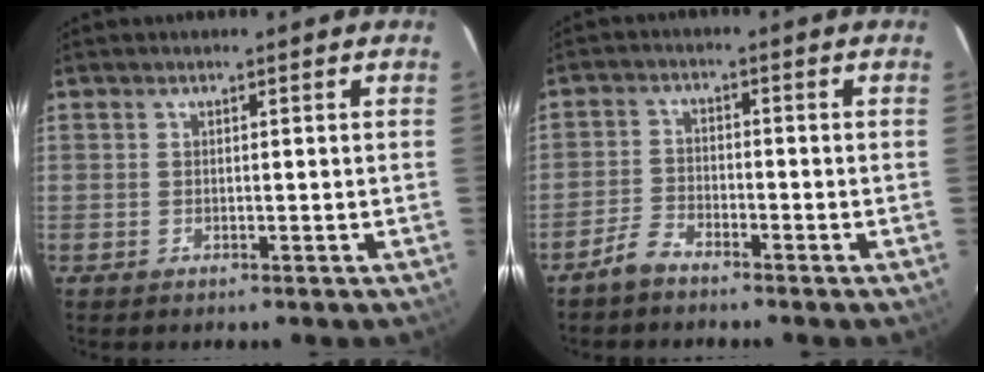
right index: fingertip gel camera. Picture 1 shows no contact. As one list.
[{"total": 3.7, "force": [-3.2, 1.2, 1.3], "torque": [-0.041, 0.008, -0.066]}]